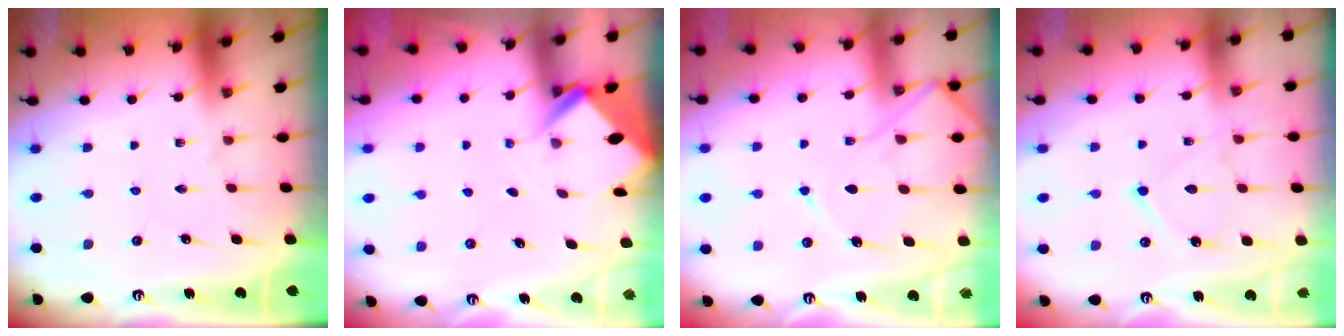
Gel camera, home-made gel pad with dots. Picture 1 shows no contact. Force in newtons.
{"total": 2.8, "press": 2.8, "slide": 0.1}
{"total": 9.9, "press": 9.9, "slide": 1.0}
{"total": 9.7, "press": 9.6, "slide": 0.8}